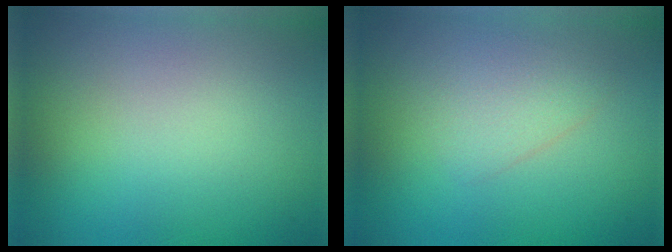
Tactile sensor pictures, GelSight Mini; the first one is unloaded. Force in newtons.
{"total": 2.3, "press": 2.3, "slide": 0.1}